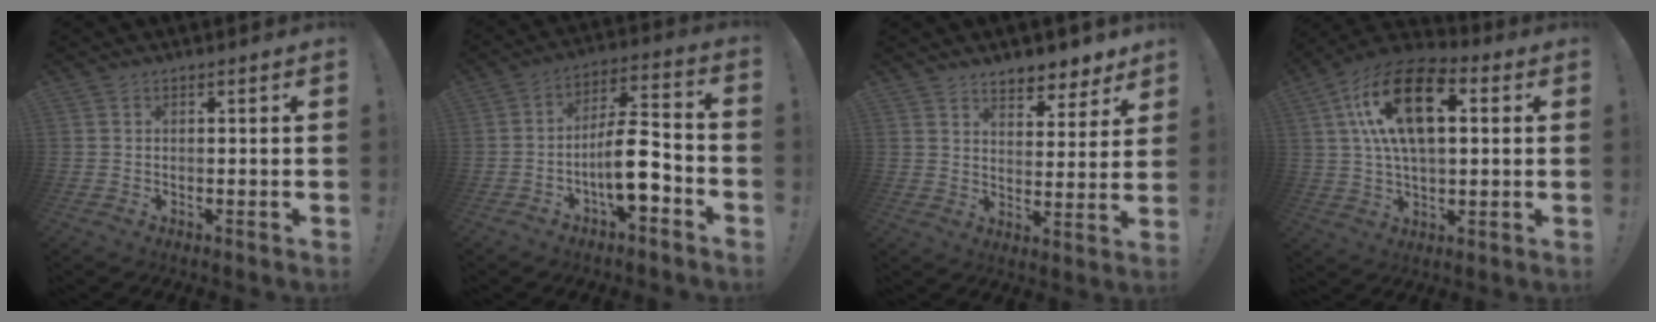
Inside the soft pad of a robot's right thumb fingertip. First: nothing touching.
{"total": 14.0, "force": [-4.4, 4.7, 12.4], "torque": [-0.217, 0.019, -0.072]}
{"total": 7.4, "force": [6.5, 3.1, 1.9], "torque": [-0.012, -0.058, 0.118]}
{"total": 19.8, "force": [5.3, 10.7, 15.8], "torque": [-0.278, -0.001, 0.083]}